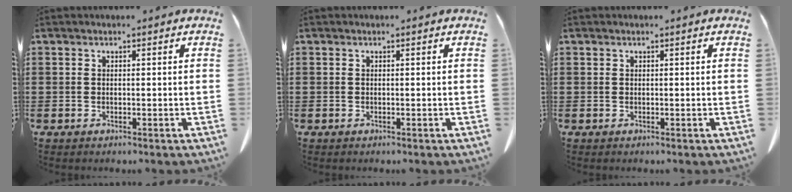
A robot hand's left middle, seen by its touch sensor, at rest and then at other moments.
{"total": 0.0}
{"total": 0.0}